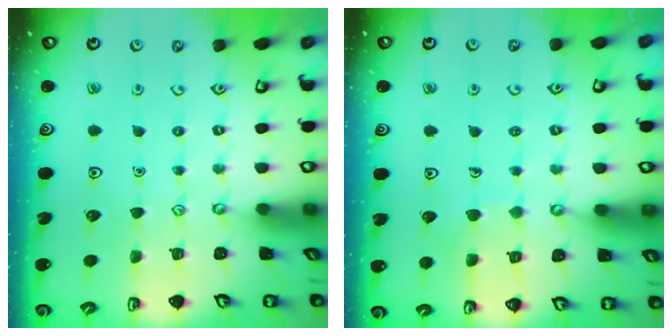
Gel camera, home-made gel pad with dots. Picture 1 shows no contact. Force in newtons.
{"total": 5.6, "press": 5.6, "slide": 0.2}